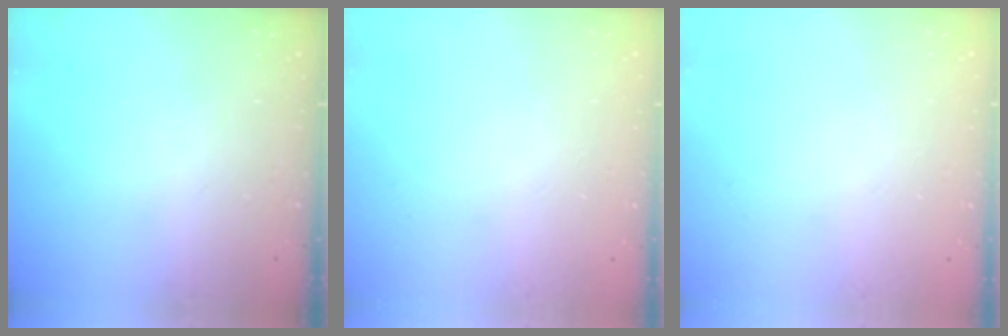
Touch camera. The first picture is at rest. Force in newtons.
{"total": 0.5, "press": 0.5, "slide": 0.1}
{"total": 0.5, "press": 0.5, "slide": 0.1}